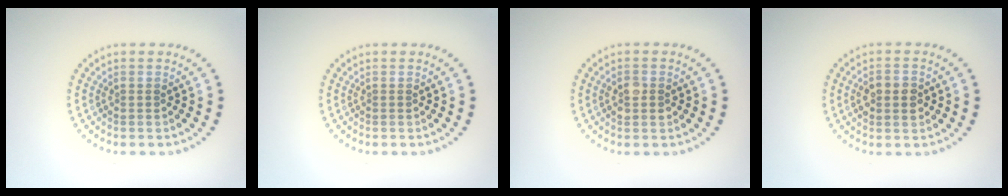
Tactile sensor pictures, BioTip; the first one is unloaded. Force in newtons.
{"total": 0.0}
{"total": 2.1, "press": 2.1, "slide": 0.1}
{"total": 3.0, "press": 3.0, "slide": 0.0}